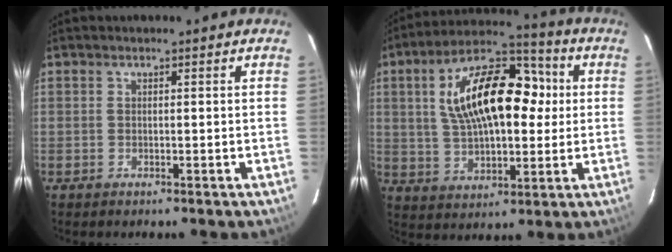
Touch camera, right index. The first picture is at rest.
{"total": 18.8, "force": [3.2, 9.7, 15.8], "torque": [-0.291, 0.032, 0.051]}